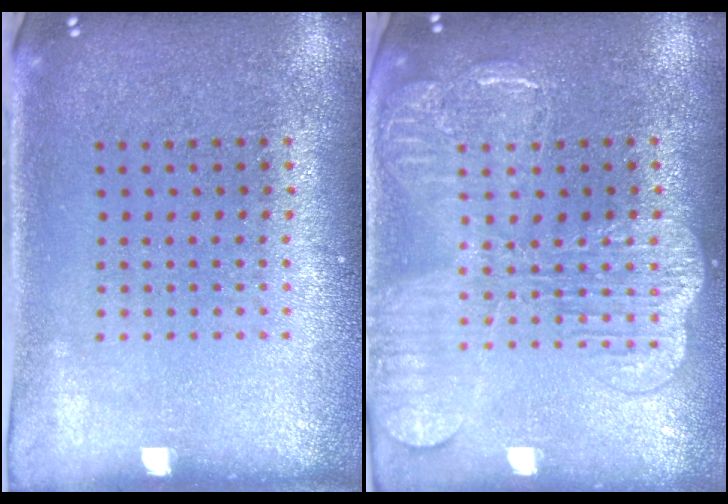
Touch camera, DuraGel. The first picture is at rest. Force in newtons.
{"total": 2.8, "press": 2.8, "slide": 0.6}